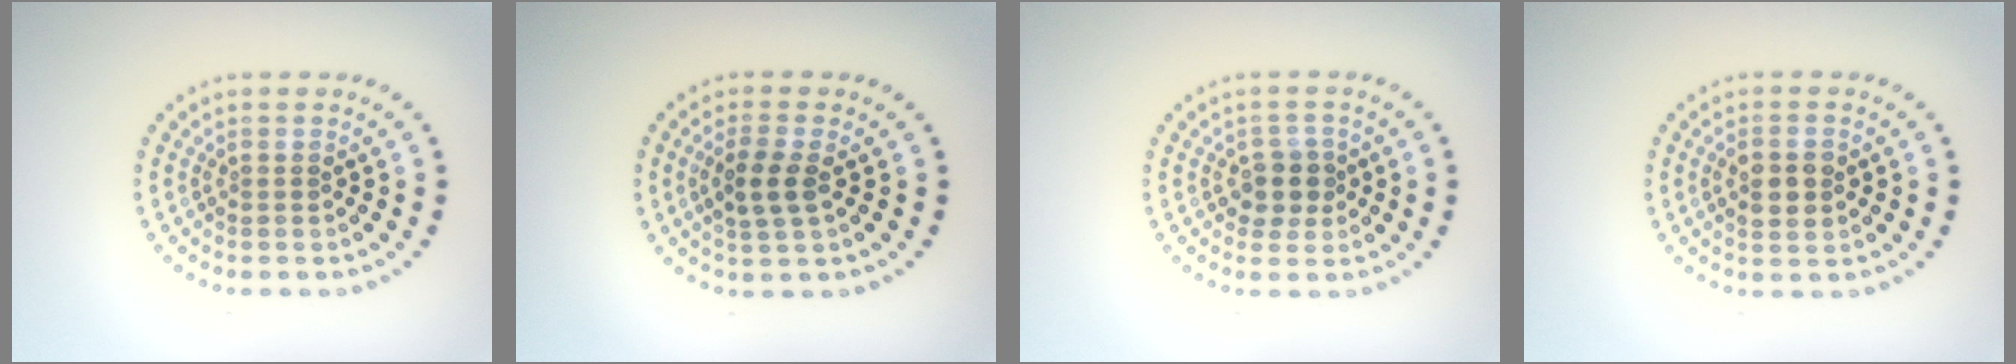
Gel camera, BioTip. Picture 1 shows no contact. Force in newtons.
{"total": 2.8, "press": 2.7, "slide": 0.8}
{"total": 2.6, "press": 2.4, "slide": 1.0}
{"total": 2.9, "press": 2.9, "slide": 0.1}